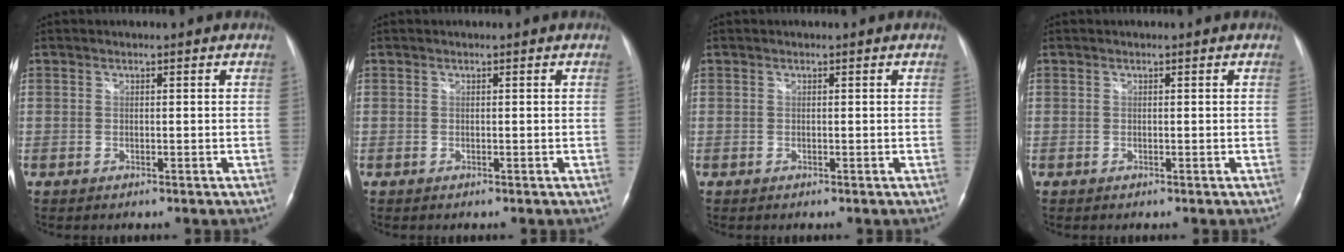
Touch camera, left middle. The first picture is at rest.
{"total": 0.0}
{"total": 0.0}
{"total": 0.0}